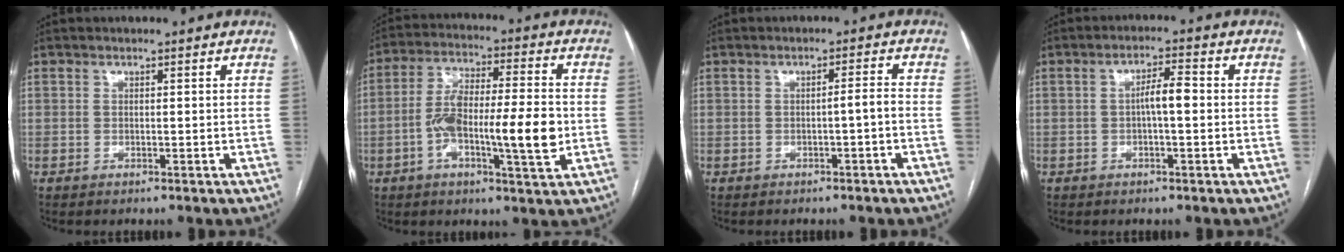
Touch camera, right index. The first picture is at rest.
{"total": 13.8, "force": [-2.7, 2.5, 13.3], "torque": [-0.235, 0.011, -0.048]}
{"total": 1.8, "force": [-0.6, 0.0, 1.7], "torque": [-0.022, 0.004, -0.010]}
{"total": 3.8, "force": [-0.2, 0.7, 3.8], "torque": [-0.064, 0.011, -0.004]}